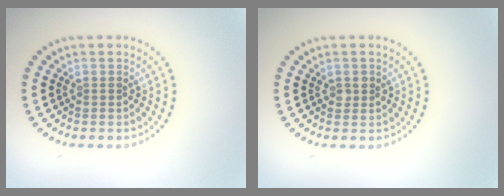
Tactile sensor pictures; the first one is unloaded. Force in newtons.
{"total": 1.0, "press": 1.0, "slide": 0.0}